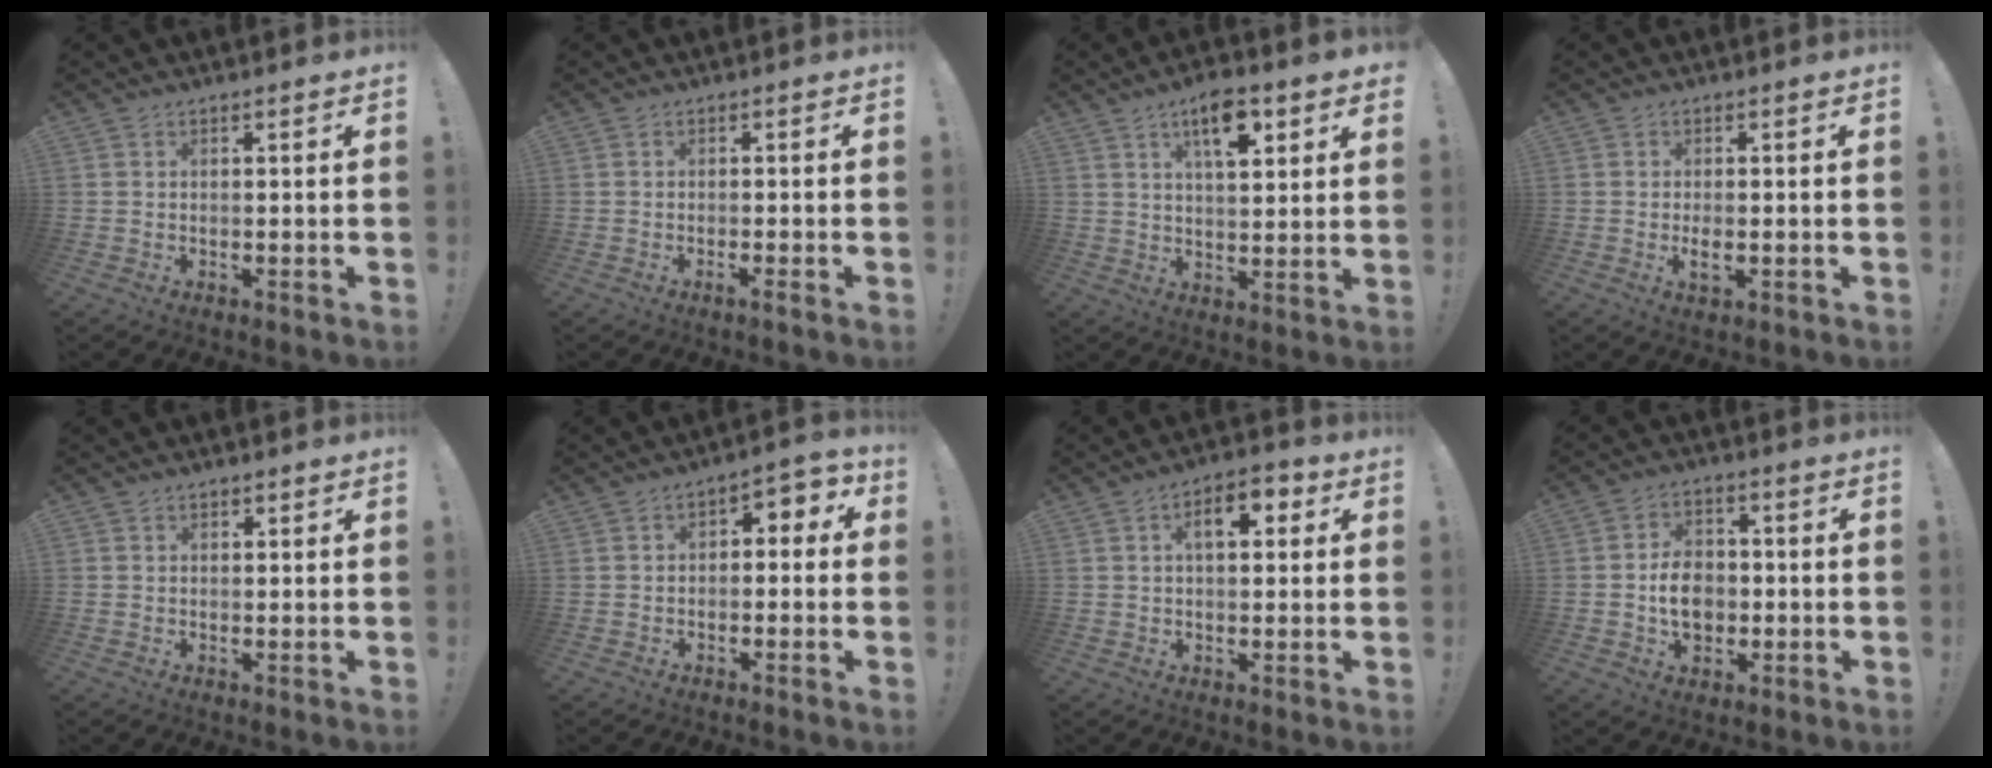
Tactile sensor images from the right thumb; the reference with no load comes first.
{"total": 1.9, "force": [-1.0, -0.3, 1.6], "torque": [-0.029, -0.002, -0.017]}
{"total": 10.8, "force": [5.6, 4.2, 8.2], "torque": [-0.117, -0.017, 0.092]}
{"total": 2.7, "force": [-0.7, 1.1, 2.3], "torque": [-0.036, -0.003, -0.015]}
{"total": 1.0, "force": [0.5, 0.8, 0.1], "torque": [0.007, -0.002, 0.008]}
{"total": 3.7, "force": [-1.5, 2.6, 2.1], "torque": [-0.011, 0.008, -0.033]}
{"total": 8.0, "force": [2.0, 4.3, 6.4], "torque": [-0.086, 0.005, 0.026]}
{"total": 9.9, "force": [-1.5, 7.8, 5.8], "torque": [-0.089, 0.015, -0.025]}